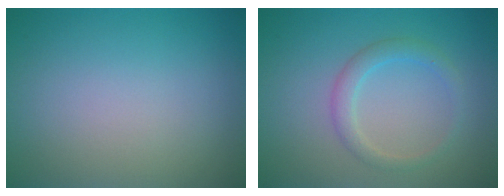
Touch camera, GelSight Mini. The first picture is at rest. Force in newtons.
{"total": 2.0, "press": 2.0, "slide": 0.2}